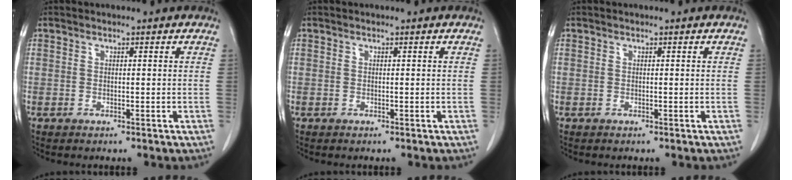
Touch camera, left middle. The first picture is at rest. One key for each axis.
{"total": 0.0}
{"total": 0.0}